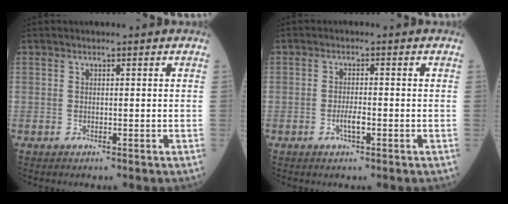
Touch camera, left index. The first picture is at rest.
{"total": 2.2, "force": [-1.0, 0.5, 1.9], "torque": [-0.035, 0.002, -0.018]}